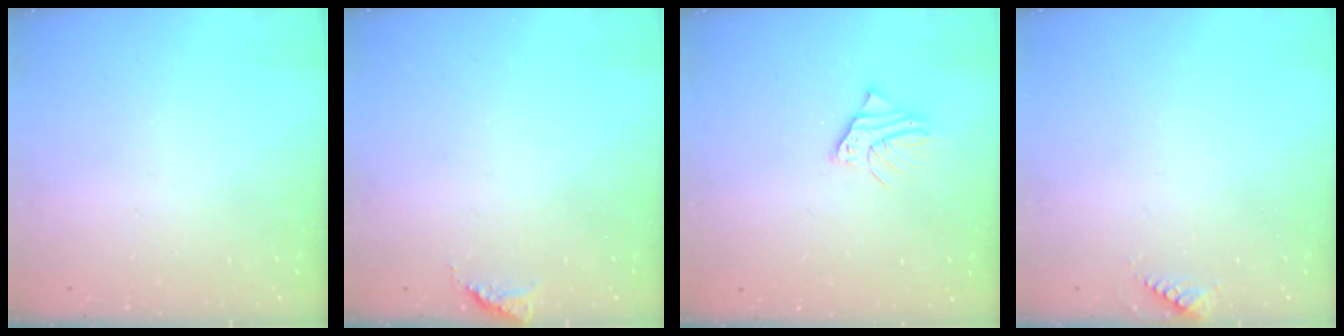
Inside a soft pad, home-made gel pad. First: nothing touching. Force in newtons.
{"total": 6.8, "press": 6.7, "slide": 0.9}
{"total": 2.9, "press": 2.8, "slide": 0.3}
{"total": 4.7, "press": 4.5, "slide": 1.3}